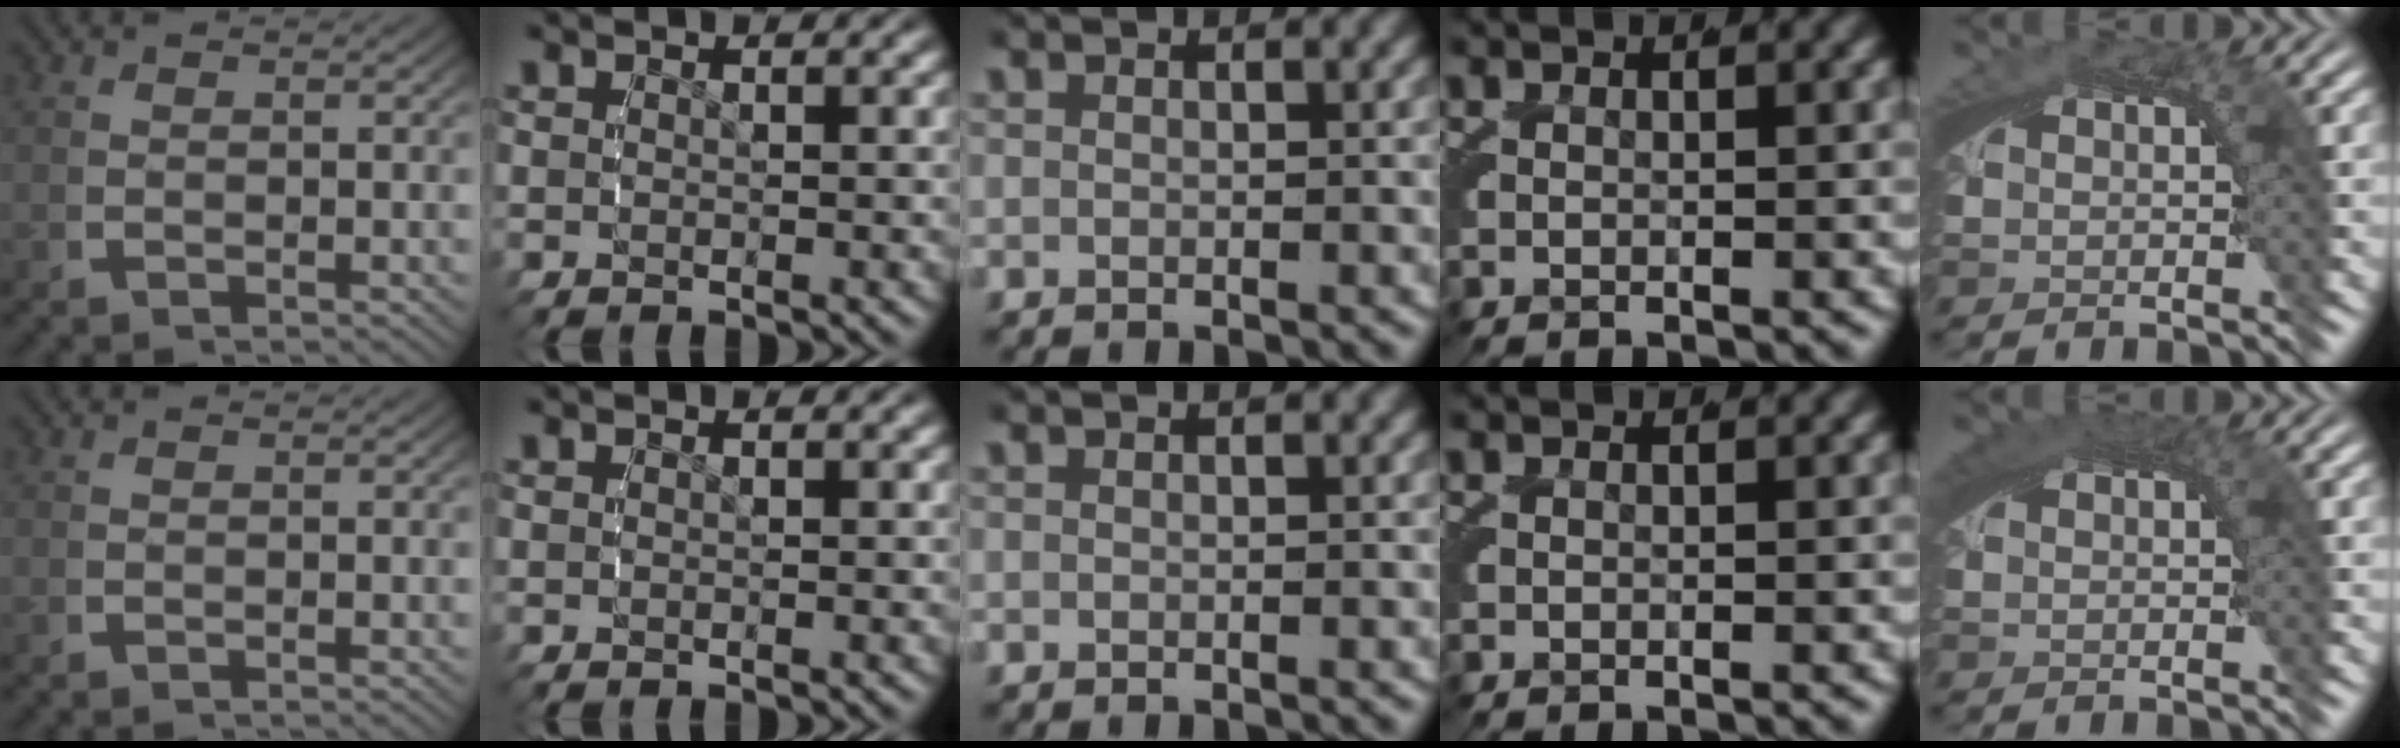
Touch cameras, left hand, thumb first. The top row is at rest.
{"little": {"total": 1.7, "force": [0.7, 0.2, 1.5], "torque": [-0.019, 0.007, 0.012]}}